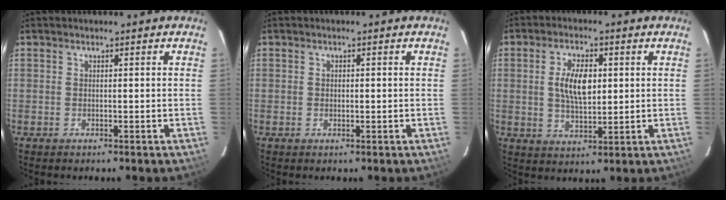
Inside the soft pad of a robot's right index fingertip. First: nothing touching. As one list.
[{"total": 0.8, "force": [-0.1, 0.6, 0.6], "torque": [-0.009, 0.001, -0.003]}, {"total": 7.8, "force": [1.3, 3.8, 6.7], "torque": [-0.123, 0.005, 0.026]}]